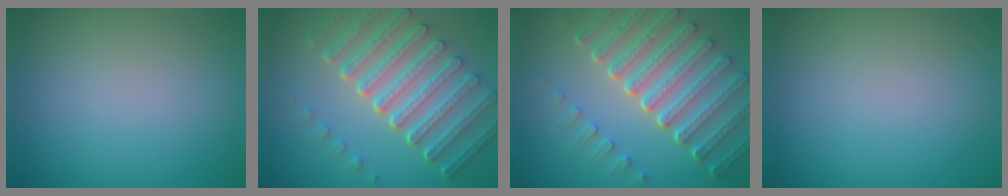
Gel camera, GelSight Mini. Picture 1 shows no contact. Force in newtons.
{"total": 7.1, "press": 5.3, "slide": 4.7}
{"total": 7.2, "press": 5.5, "slide": 4.6}
{"total": 0.0}